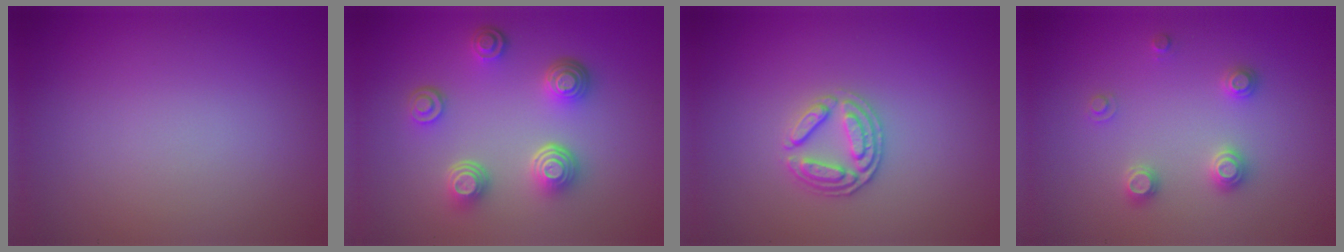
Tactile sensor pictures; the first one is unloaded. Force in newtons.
{"total": 4.5, "press": 3.4, "slide": 2.9}
{"total": 2.7, "press": 2.5, "slide": 0.8}
{"total": 2.3, "press": 2.3, "slide": 0.2}